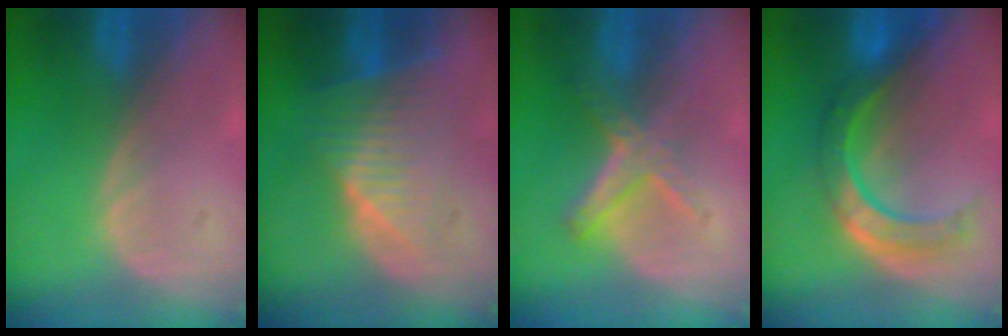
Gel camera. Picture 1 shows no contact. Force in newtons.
{"total": 8.1, "press": 7.1, "slide": 3.9}
{"total": 5.5, "press": 5.4, "slide": 1.3}
{"total": 8.5, "press": 7.2, "slide": 4.5}